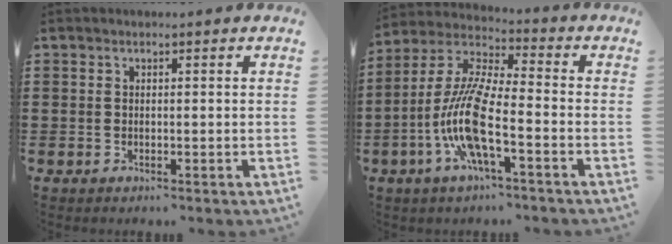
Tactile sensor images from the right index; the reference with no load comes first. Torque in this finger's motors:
{"motor_torque": [1.90, 0.24, 1.05, 0.21]}